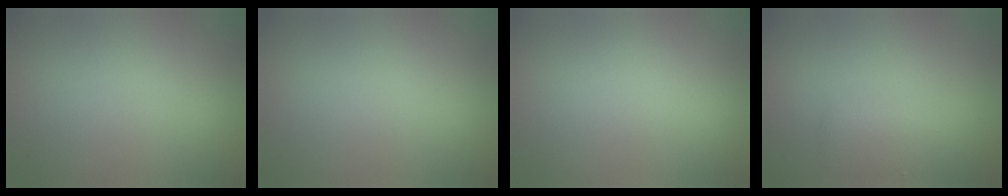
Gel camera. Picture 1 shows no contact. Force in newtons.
{"total": 0.0}
{"total": 0.0}
{"total": 1.7, "press": 1.7, "slide": 0.1}